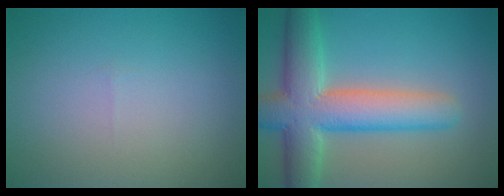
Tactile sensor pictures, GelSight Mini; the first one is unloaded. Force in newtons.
{"total": 8.9, "press": 8.9, "slide": 0.5}